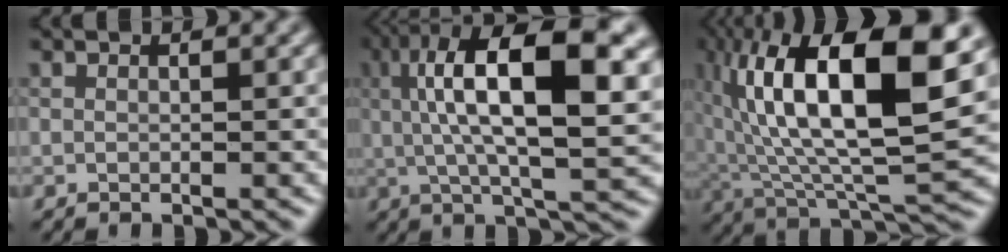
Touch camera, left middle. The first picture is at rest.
{"total": 12.6, "force": [2.2, 3.9, 11.8], "torque": [-0.201, 0.021, 0.039]}
{"total": 15.4, "force": [3.3, 6.0, 13.7], "torque": [-0.251, 0.019, 0.063]}